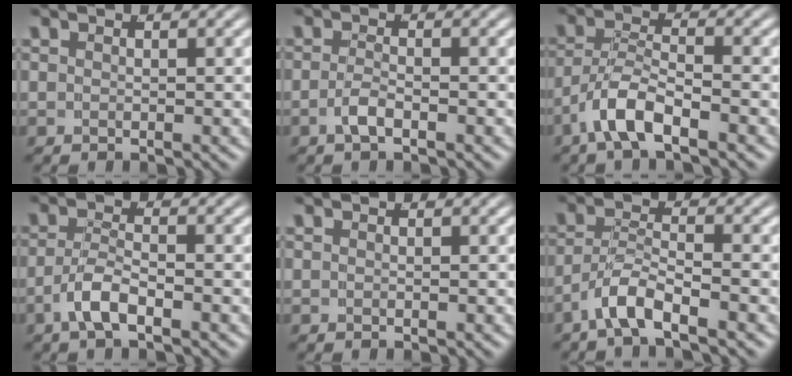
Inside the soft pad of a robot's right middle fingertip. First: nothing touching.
{"total": 1.5, "force": [-1.2, -0.2, 1.0], "torque": [-0.018, -0.006, -0.019]}
{"total": 3.8, "force": [-2.4, 1.2, 2.7], "torque": [-0.057, -0.010, -0.038]}
{"total": 2.8, "force": [-1.8, 0.4, 2.1], "torque": [-0.038, -0.007, -0.027]}
{"total": 0.0}
{"total": 3.7, "force": [-2.8, 1.1, 2.3], "torque": [-0.046, -0.008, -0.046]}